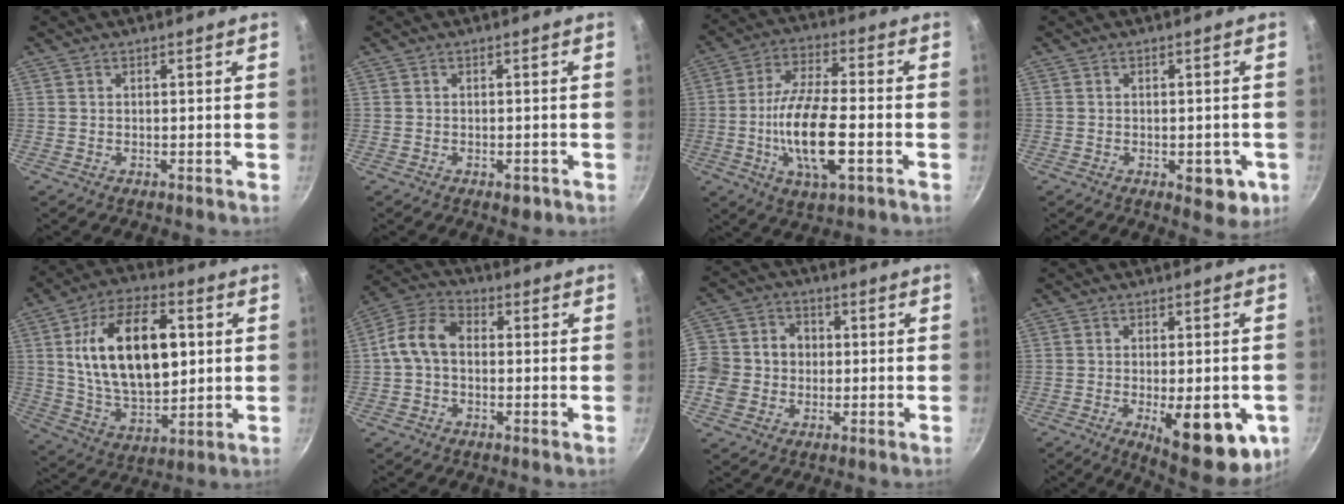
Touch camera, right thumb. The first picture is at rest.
{"total": 2.0, "force": [-1.0, 1.1, 1.3], "torque": [-0.011, 0.003, -0.010]}
{"total": 15.1, "force": [-3.4, 5.4, 13.7], "torque": [-0.258, 0.014, -0.060]}
{"total": 5.6, "force": [-2.0, 2.8, 4.4], "torque": [-0.033, 0.006, -0.018]}
{"total": 21.5, "force": [3.9, 11.8, 17.6], "torque": [-0.273, -0.004, 0.070]}
{"total": 8.8, "force": [-0.1, 6.1, 6.4], "torque": [-0.119, 0.029, -0.015]}
{"total": 11.7, "force": [-0.9, 10.4, 5.4], "torque": [-0.090, 0.031, -0.018]}
{"total": 15.6, "force": [-5.1, 6.1, 13.4], "torque": [-0.139, -0.003, -0.051]}